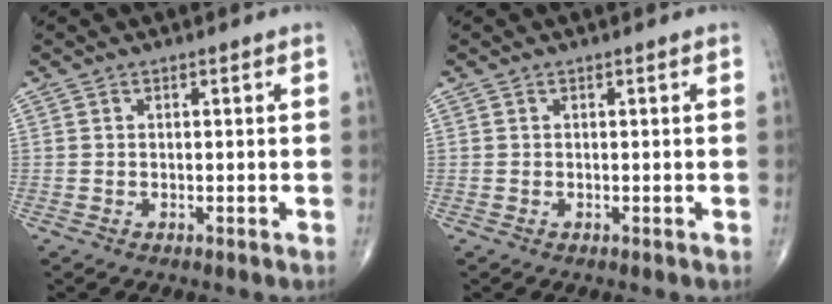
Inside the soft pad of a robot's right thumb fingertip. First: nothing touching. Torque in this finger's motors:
{"motor_torque": [0.01, 0.01, 0.00, 0.00, 0.00]}